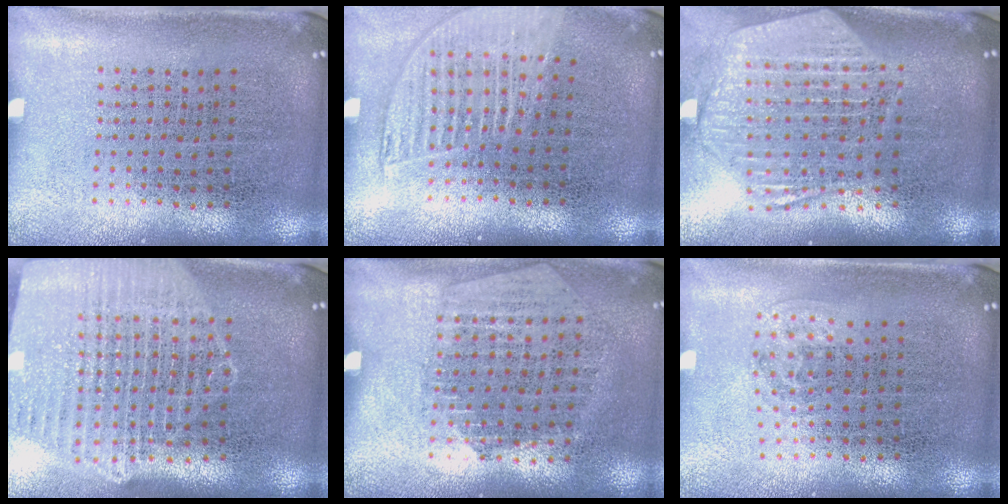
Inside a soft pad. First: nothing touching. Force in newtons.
{"total": 1.5, "press": 1.3, "slide": 0.7}
{"total": 2.8, "press": 2.3, "slide": 1.6}
{"total": 2.1, "press": 1.9, "slide": 1.0}
{"total": 1.2, "press": 1.1, "slide": 0.4}
{"total": 0.9, "press": 0.6, "slide": 0.7}